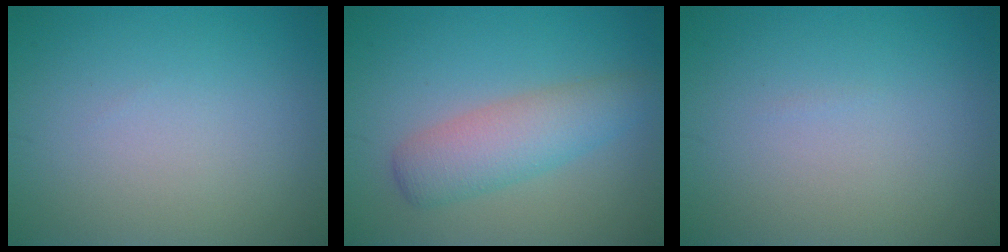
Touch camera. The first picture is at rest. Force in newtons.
{"total": 4.3, "press": 4.3, "slide": 0.0}
{"total": 0.0}